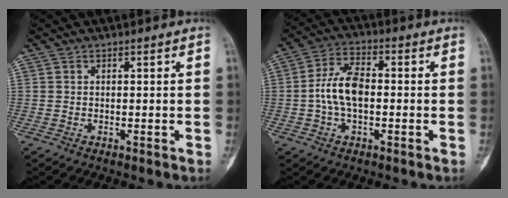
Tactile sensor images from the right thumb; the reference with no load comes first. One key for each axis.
{"total": 8.7, "fx": -0.7, "fy": 4.7, "fz": 7.2, "tx": -0.142, "ty": 0.023, "tz": -0.020}